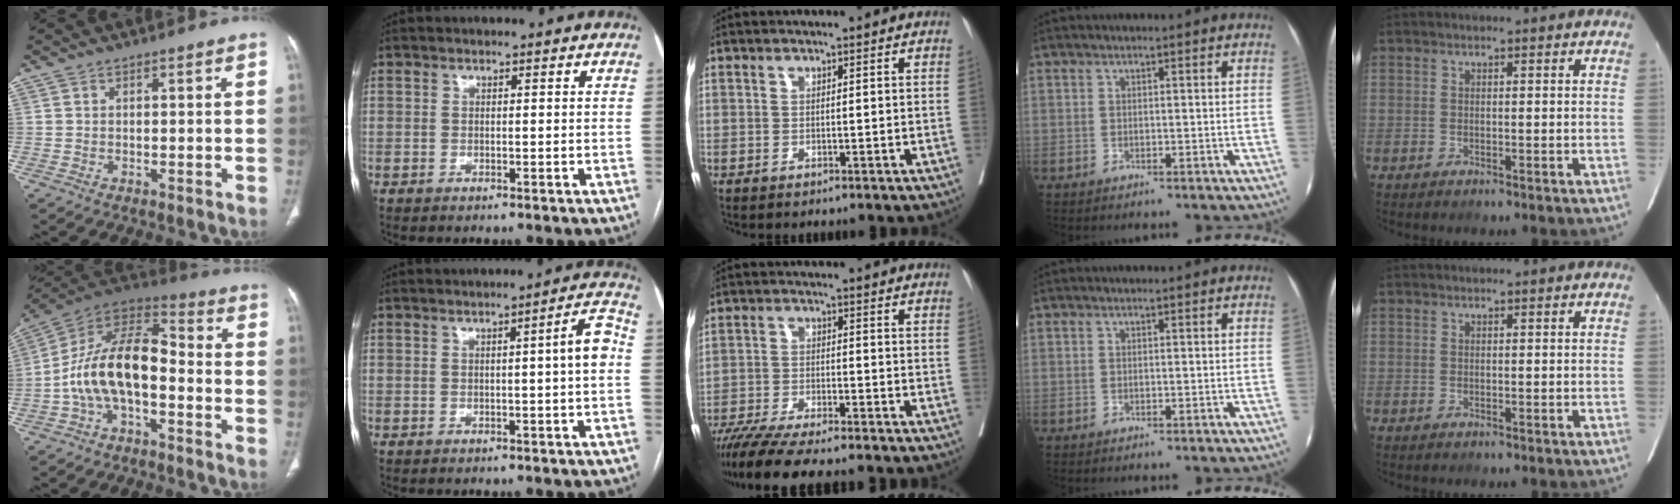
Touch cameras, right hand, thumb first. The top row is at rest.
{"thumb": {"total": 15.7, "force": [-3.6, 8.3, 12.9], "torque": [-0.226, 0.064, -0.071]}, "index": {"total": 4.4, "force": [-0.1, -0.3, 4.4], "torque": [-0.059, 0.008, -0.001]}, "middle": {"total": 12.8, "force": [-11.0, 0.9, 6.4], "torque": [-0.090, -0.024, -0.171]}}